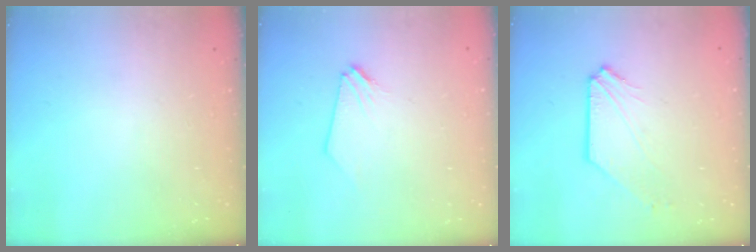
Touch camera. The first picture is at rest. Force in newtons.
{"total": 0.0}
{"total": 2.3, "press": 2.3, "slide": 0.2}